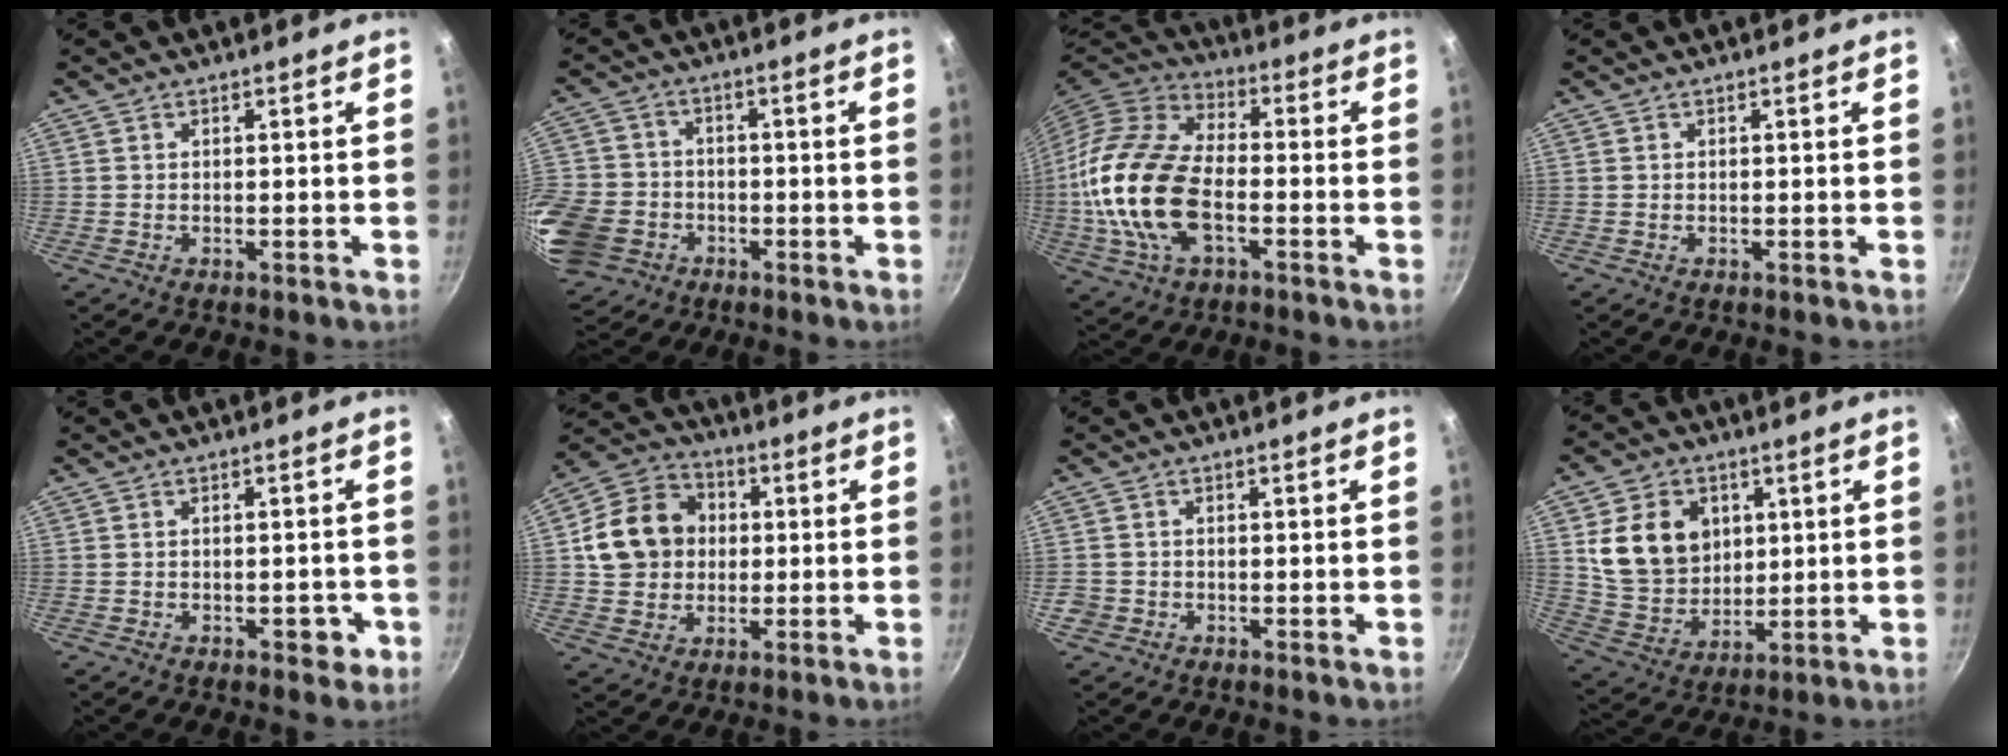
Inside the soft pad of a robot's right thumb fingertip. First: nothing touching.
{"total": 18.3, "force": [-6.1, 15.0, 8.4], "torque": [-0.207, 0.034, -0.117]}
{"total": 20.5, "force": [-3.5, 11.5, 16.6], "torque": [-0.325, 0.028, -0.076]}
{"total": 0.0}
{"total": 3.5, "force": [-1.4, 2.0, 2.4], "torque": [-0.011, 0.014, -0.011]}
{"total": 13.6, "force": [1.3, 11.6, 6.9], "torque": [-0.093, 0.021, 0.014]}
{"total": 1.8, "force": [-0.8, 1.6, 0.5], "torque": [-0.009, 0.002, -0.015]}
{"total": 14.6, "force": [3.6, 11.7, 8.0], "torque": [-0.118, -0.015, 0.075]}